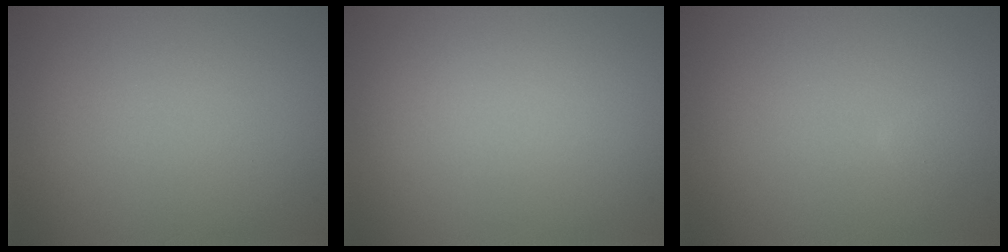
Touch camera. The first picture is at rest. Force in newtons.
{"total": 0.0}
{"total": 0.7, "press": 0.7, "slide": 0.1}